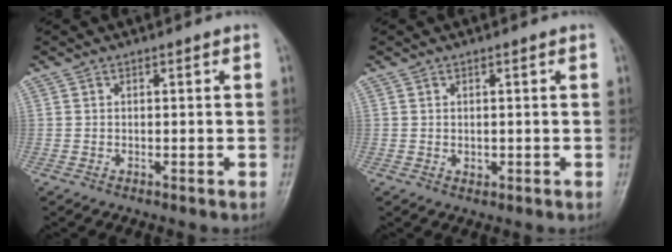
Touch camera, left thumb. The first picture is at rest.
{"total": 1.1, "force": [0.2, 0.8, 0.7], "torque": [-0.009, -0.002, 0.006]}